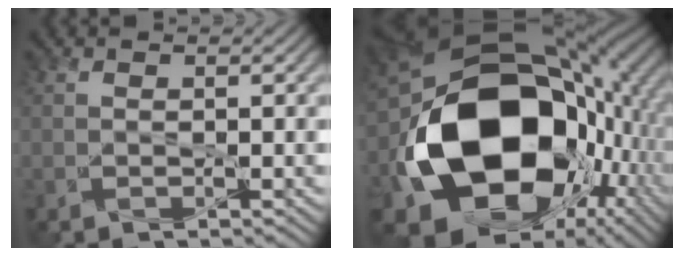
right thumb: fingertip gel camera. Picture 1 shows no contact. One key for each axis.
{"total": 22.1, "fx": -3.0, "fy": 16.4, "fz": 14.5, "tx": -0.324, "ty": -0.024, "tz": -0.037}